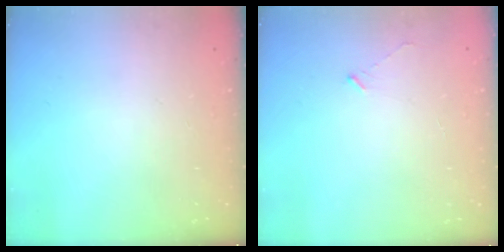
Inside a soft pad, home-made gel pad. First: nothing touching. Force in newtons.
{"total": 2.4, "press": 2.4, "slide": 0.2}